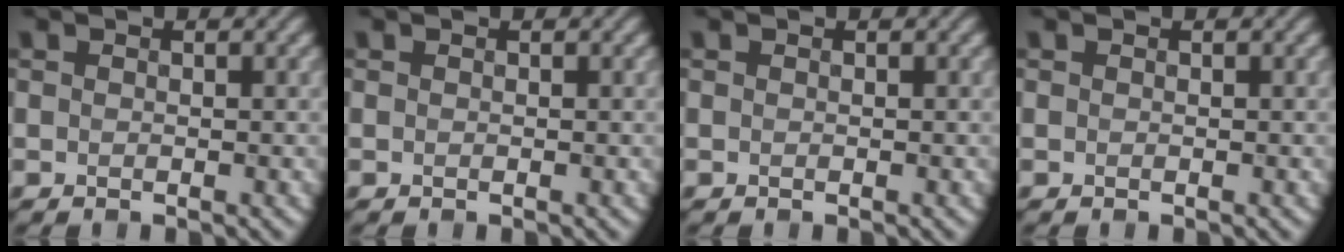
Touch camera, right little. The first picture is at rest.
{"total": 0.0}
{"total": 0.0}
{"total": 0.0}